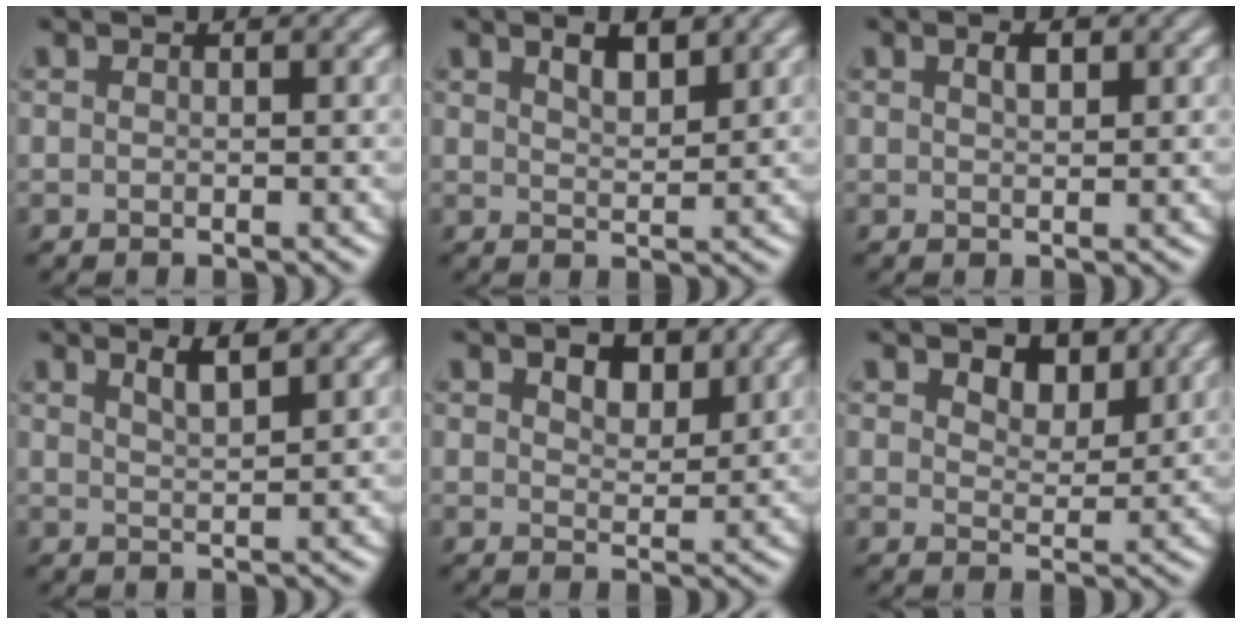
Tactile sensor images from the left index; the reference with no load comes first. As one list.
[{"total": 2.6, "force": [1.7, 0.8, 1.7], "torque": [-0.031, 0.000, 0.033]}, {"total": 1.3, "force": [0.6, 0.6, 1.0], "torque": [-0.019, 0.002, 0.013]}, {"total": 2.4, "force": [1.6, 0.6, 1.7], "torque": [-0.021, 0.004, 0.027]}, {"total": 3.3, "force": [1.9, 1.9, 2.0], "torque": [-0.034, -0.001, 0.029]}, {"total": 3.3, "force": [2.0, 2.0, 1.8], "torque": [-0.035, -0.005, 0.024]}]